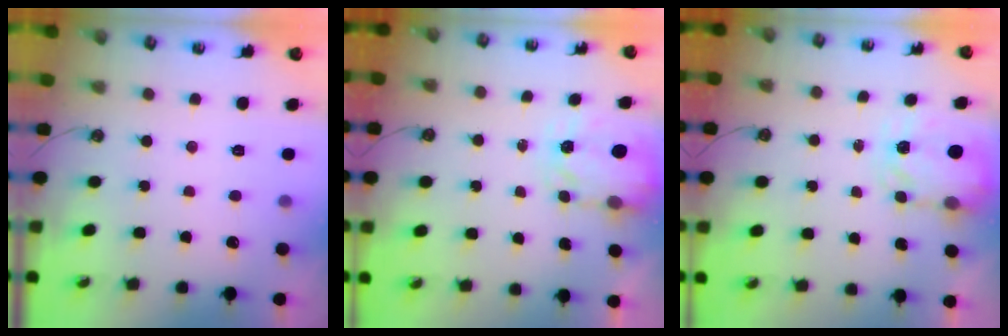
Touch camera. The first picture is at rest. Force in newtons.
{"total": 3.3, "press": 3.3, "slide": 0.4}
{"total": 3.8, "press": 3.8, "slide": 0.6}